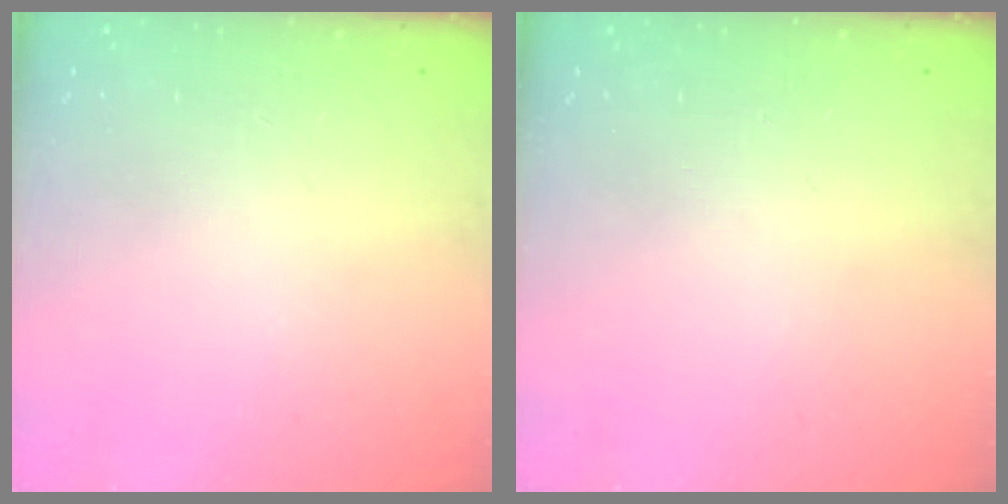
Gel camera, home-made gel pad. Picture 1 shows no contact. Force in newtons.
{"total": 0.0}